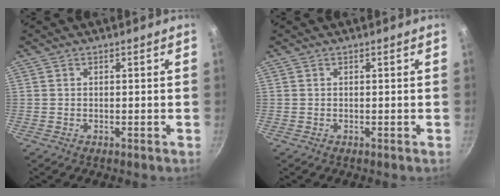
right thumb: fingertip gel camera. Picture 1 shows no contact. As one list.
[{"total": 0.0}]